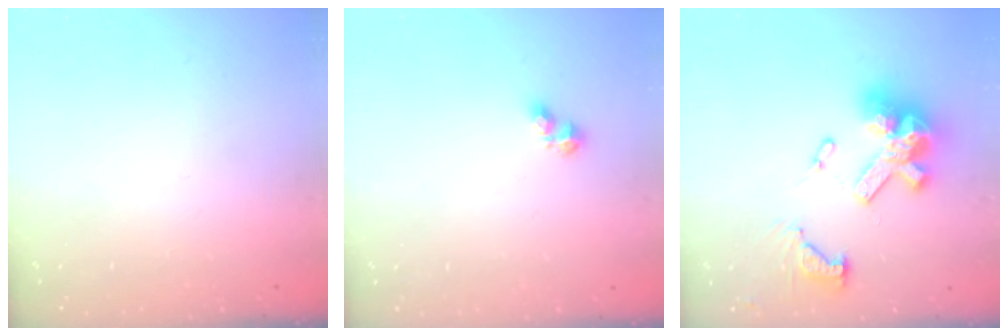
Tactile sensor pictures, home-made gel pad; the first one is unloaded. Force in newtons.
{"total": 4.5, "press": 4.5, "slide": 0.5}
{"total": 18.5, "press": 18.3, "slide": 2.4}